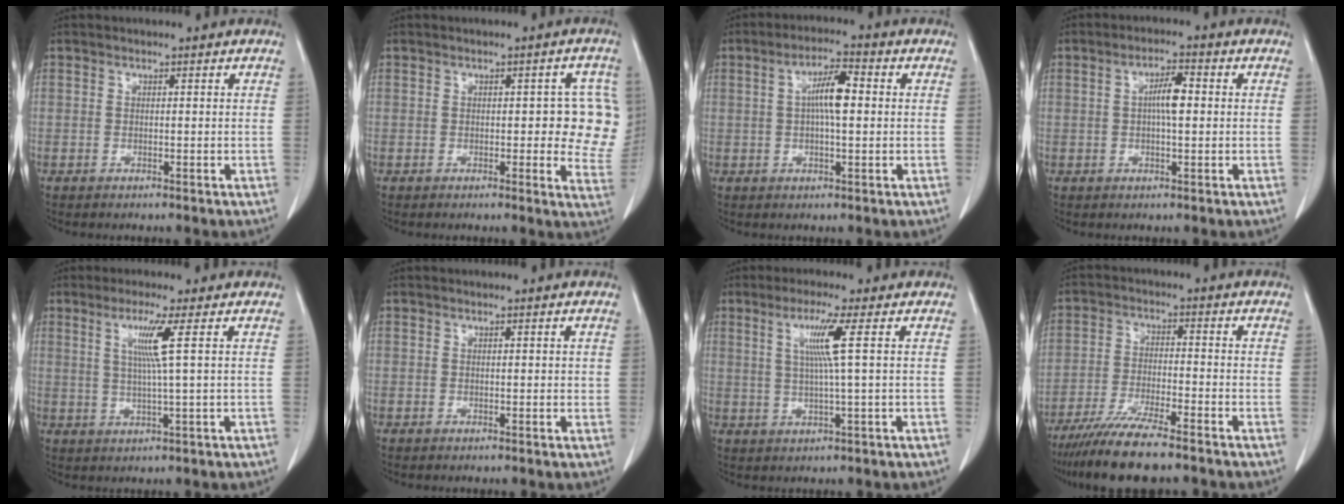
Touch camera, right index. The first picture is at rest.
{"total": 8.3, "force": [0.9, 3.4, 7.5], "torque": [-0.062, 0.007, 0.006]}
{"total": 6.0, "force": [0.7, 1.2, 5.9], "torque": [-0.110, 0.012, 0.010]}
{"total": 4.2, "force": [0.3, 0.9, 4.1], "torque": [-0.073, 0.008, 0.004]}
{"total": 5.1, "force": [1.6, -1.3, 4.6], "torque": [-0.092, -0.006, 0.032]}
{"total": 0.7, "force": [0.2, 0.4, 0.6], "torque": [-0.004, 0.001, 0.004]}
{"total": 5.6, "force": [1.5, -1.3, 5.2], "torque": [-0.102, -0.003, 0.032]}
{"total": 10.7, "force": [-8.7, 0.6, 6.2], "torque": [-0.105, -0.028, -0.147]}